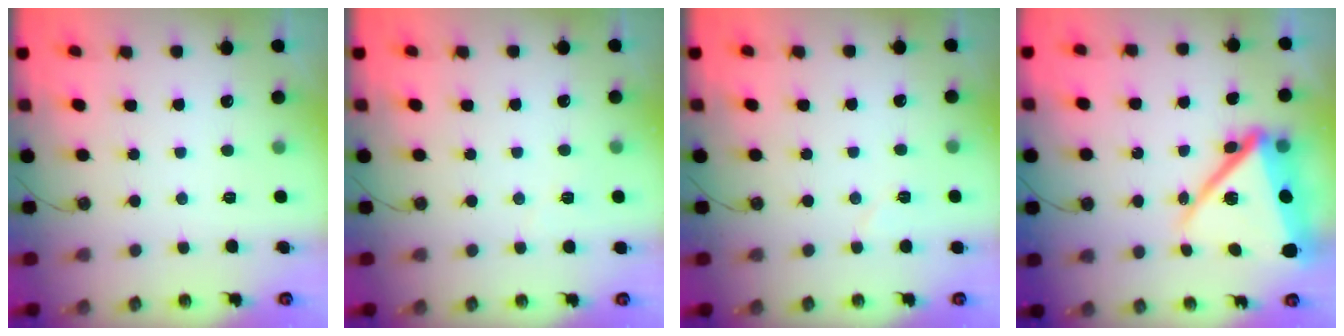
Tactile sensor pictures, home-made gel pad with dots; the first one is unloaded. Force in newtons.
{"total": 2.9, "press": 2.8, "slide": 0.7}
{"total": 5.3, "press": 4.4, "slide": 2.8}
{"total": 18.6, "press": 18.5, "slide": 1.8}